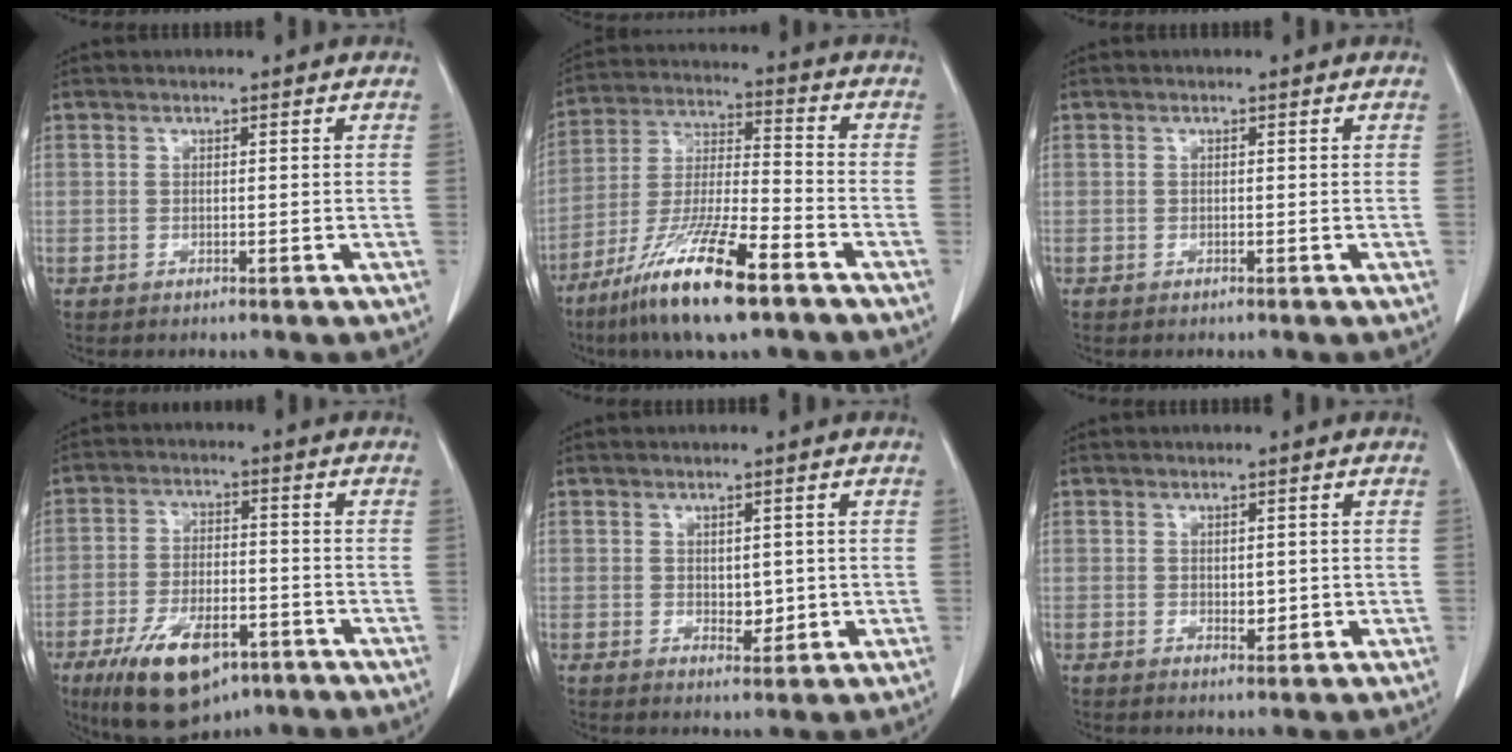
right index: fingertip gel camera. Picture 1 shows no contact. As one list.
[{"total": 16.0, "force": [-9.9, 1.9, 12.4], "torque": [-0.257, -0.037, -0.183]}, {"total": 0.0}, {"total": 13.3, "force": [-7.6, 5.8, 9.2], "torque": [-0.173, -0.010, -0.120]}, {"total": 3.2, "force": [0.0, 1.9, 2.6], "torque": [-0.035, -0.003, 0.009]}, {"total": 2.2, "force": [0.0, 1.3, 1.8], "torque": [-0.026, -0.004, 0.006]}]